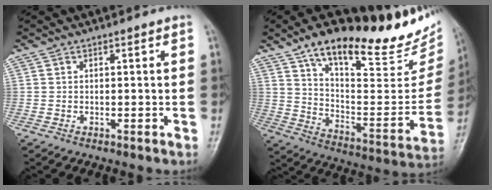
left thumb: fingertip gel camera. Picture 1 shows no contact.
{"total": 28.7, "force": [20.3, 9.9, 17.7], "torque": [-0.220, -0.080, 0.306]}